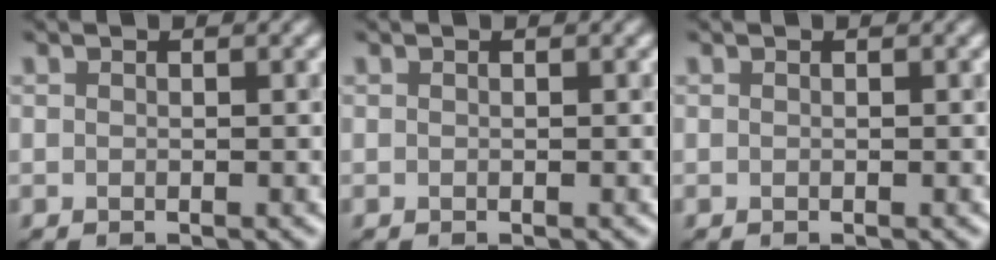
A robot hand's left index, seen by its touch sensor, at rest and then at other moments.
{"total": 0.0}
{"total": 0.0}